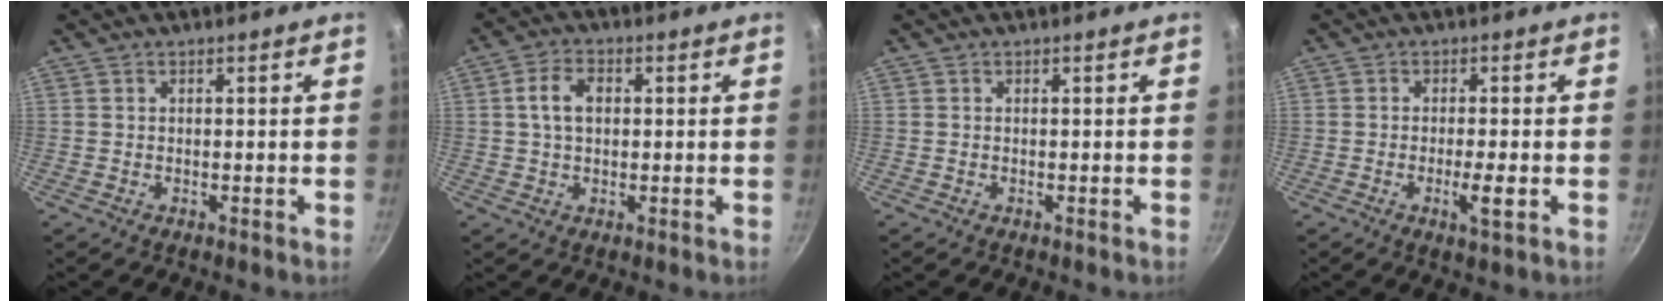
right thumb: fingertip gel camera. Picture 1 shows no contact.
{"total": 5.6, "force": [0.7, 3.8, 4.1], "torque": [-0.064, 0.009, 0.010]}
{"total": 0.0}
{"total": 4.0, "force": [-1.1, 0.5, 3.8], "torque": [-0.068, 0.001, -0.020]}